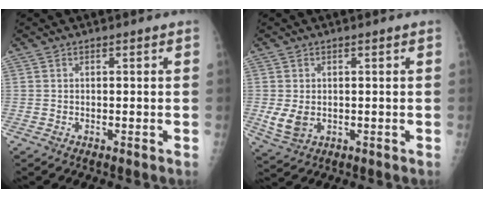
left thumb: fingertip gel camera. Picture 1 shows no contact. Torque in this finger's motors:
{"motor_torque": [0.07, 0.08, 0.50, 0.09, 0.14]}